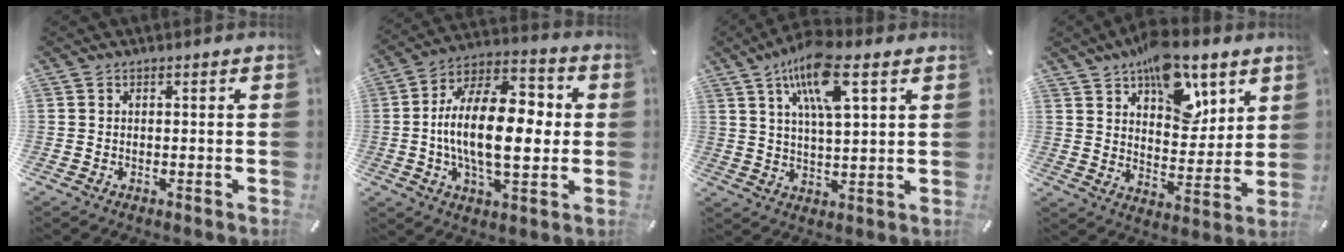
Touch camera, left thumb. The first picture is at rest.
{"total": 20.4, "force": [-0.6, 10.6, 17.4], "torque": [-0.309, 0.002, -0.014]}
{"total": 12.2, "force": [6.8, 3.9, 9.3], "torque": [-0.166, -0.012, 0.118]}
{"total": 14.5, "force": [8.9, 8.3, 7.9], "torque": [-0.102, -0.050, 0.157]}